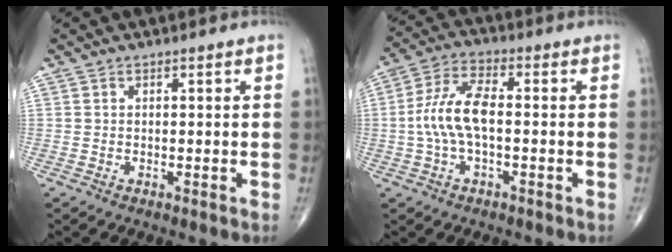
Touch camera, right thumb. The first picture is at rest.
{"total": 9.2, "force": [-0.7, 3.8, 8.4], "torque": [-0.188, 0.027, -0.017]}